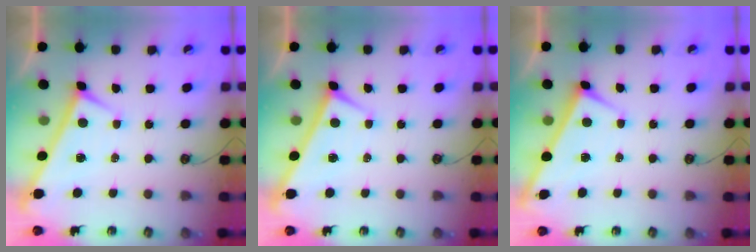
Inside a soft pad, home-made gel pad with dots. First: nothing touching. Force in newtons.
{"total": 0.0}
{"total": 1.7, "press": 1.7, "slide": 0.1}